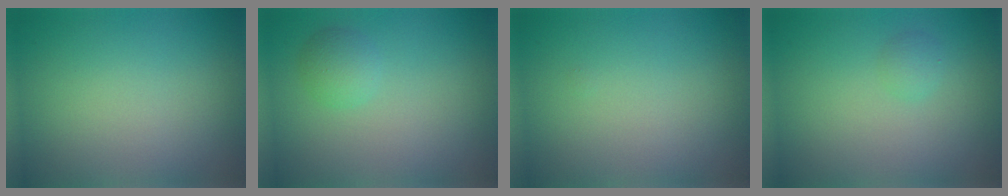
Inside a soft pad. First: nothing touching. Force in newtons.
{"total": 1.7, "press": 1.7, "slide": 0.1}
{"total": 0.0}
{"total": 0.9, "press": 0.9, "slide": 0.1}